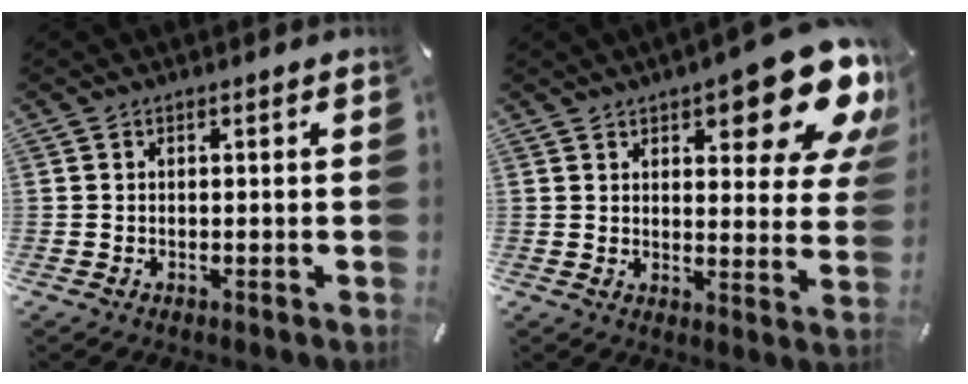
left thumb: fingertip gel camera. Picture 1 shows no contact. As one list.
[{"total": 16.6, "force": [10.1, 5.9, 11.7], "torque": [-0.145, -0.069, 0.164]}]